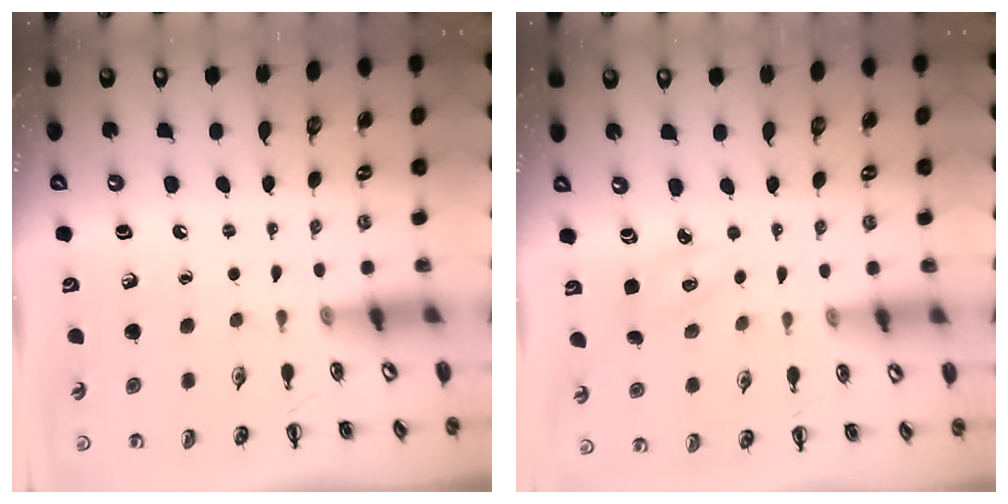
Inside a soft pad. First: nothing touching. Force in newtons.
{"total": 3.5, "press": 3.3, "slide": 1.1}